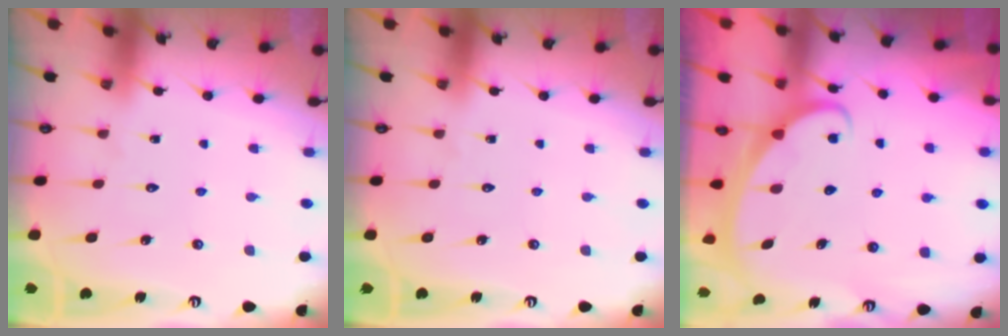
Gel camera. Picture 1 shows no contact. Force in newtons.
{"total": 0.0}
{"total": 2.6, "press": 2.6, "slide": 0.3}